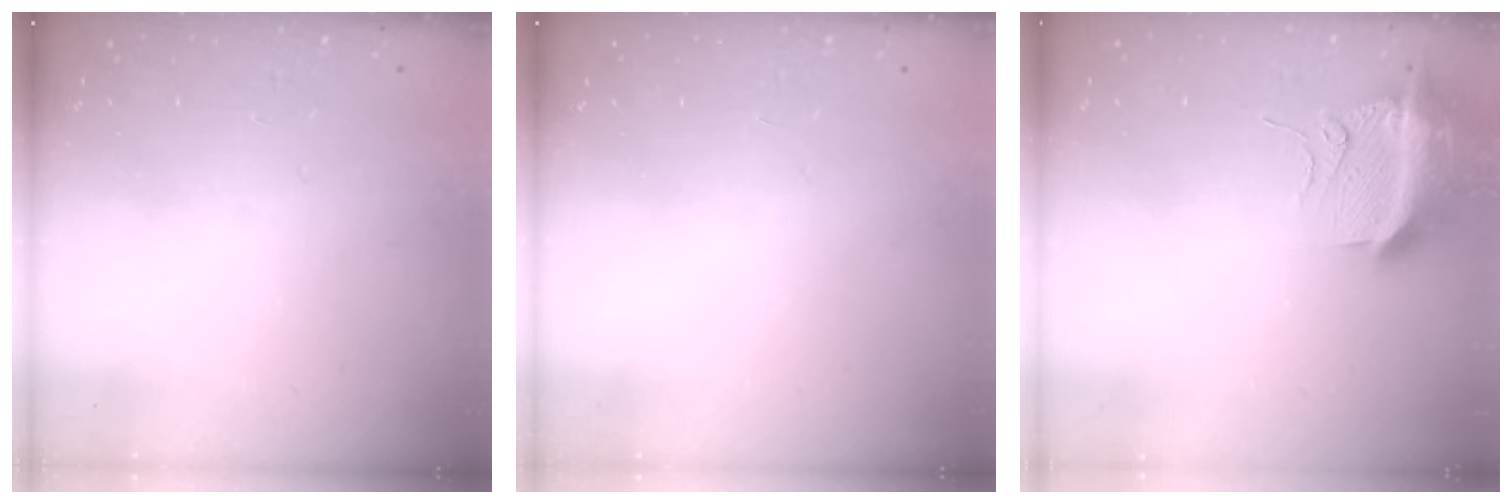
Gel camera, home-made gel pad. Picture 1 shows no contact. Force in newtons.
{"total": 0.0}
{"total": 12.1, "press": 12.1, "slide": 1.3}